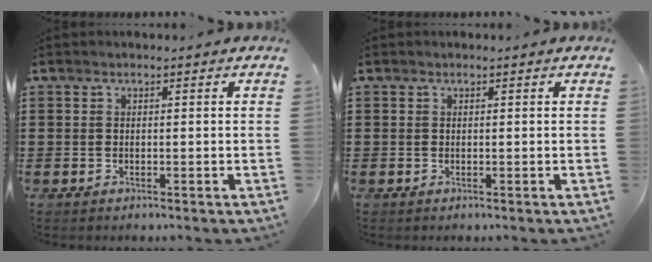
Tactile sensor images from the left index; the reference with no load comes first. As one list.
[{"total": 0.0}]